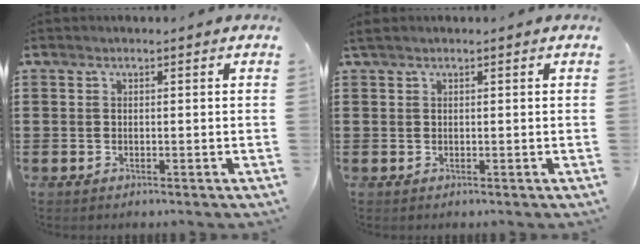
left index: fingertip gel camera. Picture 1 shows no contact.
{"total": 0.5, "force": [0.3, 0.1, 0.4], "torque": [-0.009, 0.001, 0.005]}